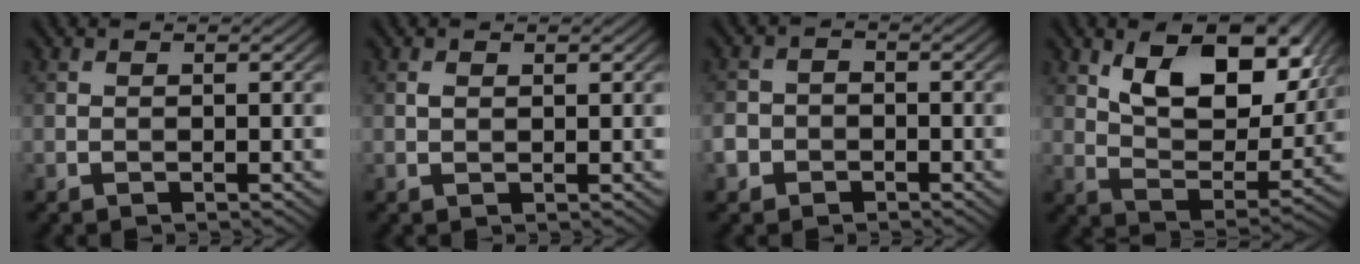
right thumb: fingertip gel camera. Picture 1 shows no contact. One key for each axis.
{"total": 0.8, "fx": 0.3, "fy": 0.4, "fz": 0.6, "tx": -0.017, "ty": -0.001, "tz": 0.007}
{"total": 3.1, "fx": -1.6, "fy": 2.5, "fz": 0.9, "tx": -0.019, "ty": -0.003, "tz": -0.037}
{"total": 12.8, "fx": 6.1, "fy": 6.4, "fz": 9.3, "tx": -0.151, "ty": -0.009, "tz": 0.102}